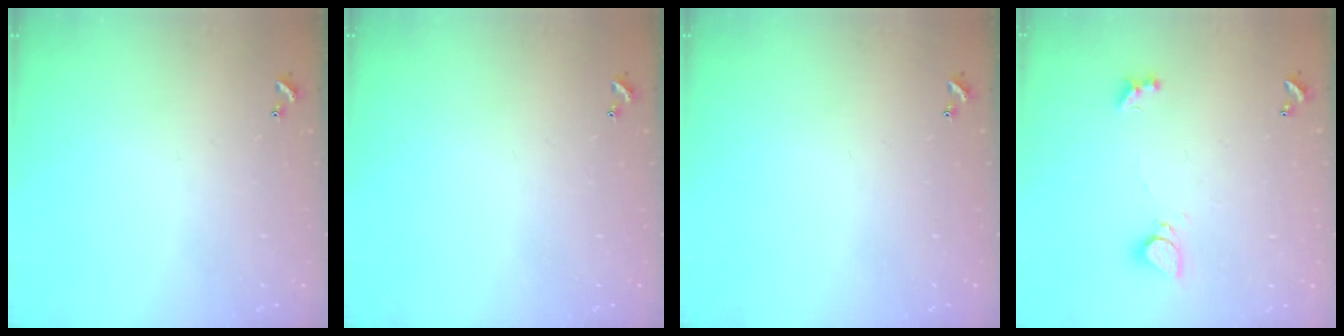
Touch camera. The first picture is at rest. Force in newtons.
{"total": 0.0}
{"total": 0.0}
{"total": 2.1, "press": 2.0, "slide": 0.6}